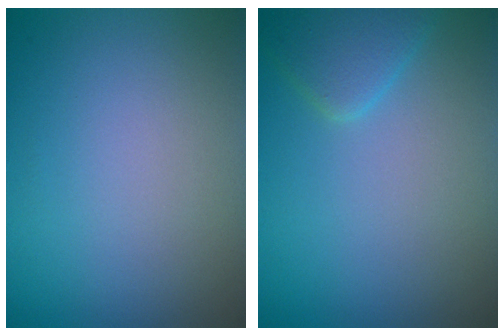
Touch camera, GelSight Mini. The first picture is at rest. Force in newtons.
{"total": 2.3, "press": 2.3, "slide": 0.1}